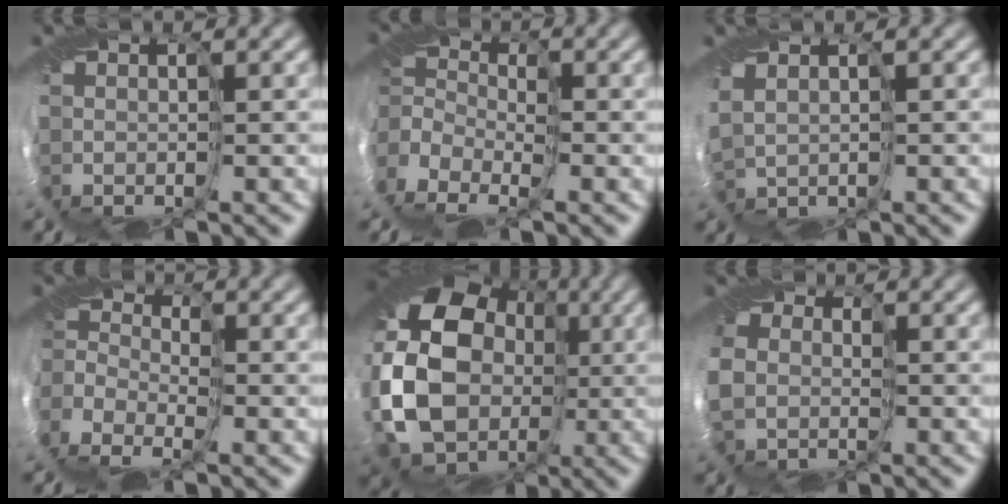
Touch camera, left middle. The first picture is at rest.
{"total": 6.9, "force": [-5.4, 3.8, 1.8], "torque": [-0.016, -0.031, -0.113]}
{"total": 1.5, "force": [-0.4, 0.7, 1.3], "torque": [-0.028, -0.009, -0.010]}
{"total": 4.9, "force": [-4.0, 2.6, 1.3], "torque": [0.013, -0.014, -0.092]}
{"total": 16.9, "force": [-2.0, 13.7, 9.8], "torque": [-0.180, -0.016, -0.074]}
{"total": 2.3, "force": [-0.9, 2.0, 0.5], "torque": [-0.007, -0.023, -0.024]}